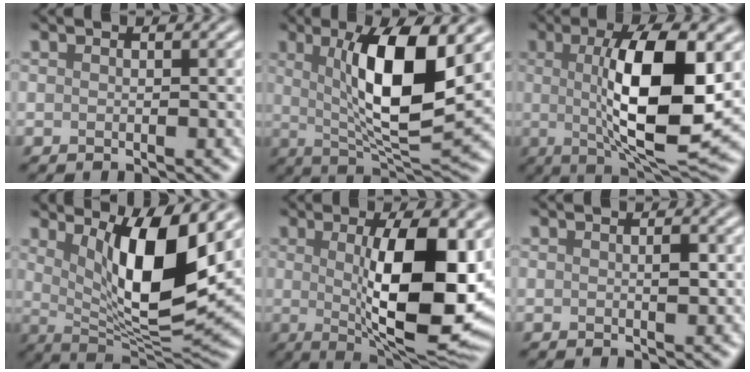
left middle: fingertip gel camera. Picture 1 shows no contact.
{"total": 10.1, "force": [2.2, 2.7, 9.5], "torque": [-0.144, -0.010, 0.044]}
{"total": 11.2, "force": [0.8, 3.2, 10.7], "torque": [-0.159, -0.005, 0.017]}
{"total": 10.1, "force": [3.2, 2.8, 9.2], "torque": [-0.141, -0.020, 0.062]}
{"total": 12.4, "force": [0.5, 3.8, 11.8], "torque": [-0.163, -0.010, 0.012]}
{"total": 0.8, "force": [0.1, 0.1, 0.8], "torque": [-0.012, 0.000, 0.001]}